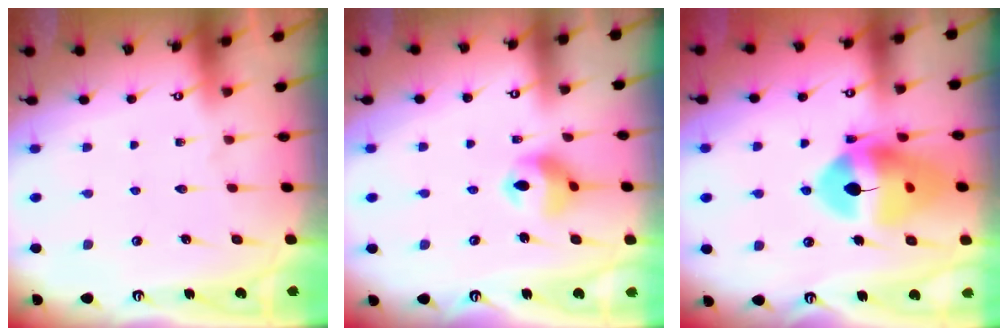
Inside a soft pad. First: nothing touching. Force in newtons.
{"total": 10.7, "press": 10.5, "slide": 2.1}
{"total": 15.9, "press": 15.8, "slide": 1.6}